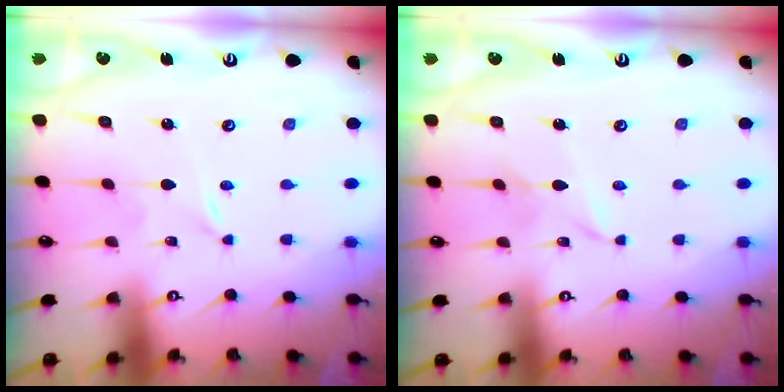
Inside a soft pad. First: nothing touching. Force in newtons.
{"total": 2.6, "press": 2.6, "slide": 0.3}